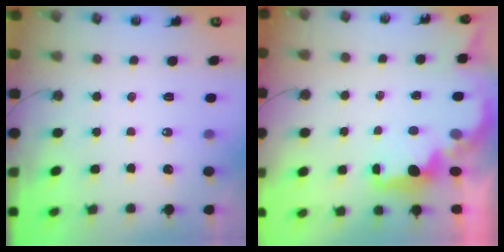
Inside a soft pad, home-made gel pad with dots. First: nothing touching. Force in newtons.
{"total": 3.0, "press": 2.9, "slide": 0.5}